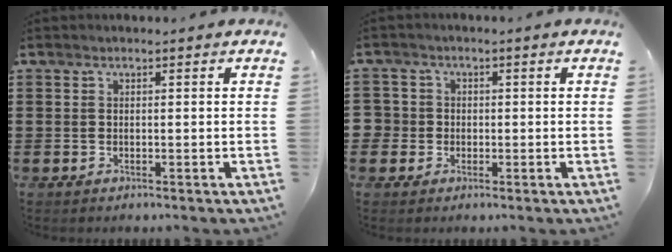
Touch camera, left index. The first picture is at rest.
{"total": 2.4, "force": [-0.3, 2.4, 0.1], "torque": [-0.023, 0.004, -0.013]}